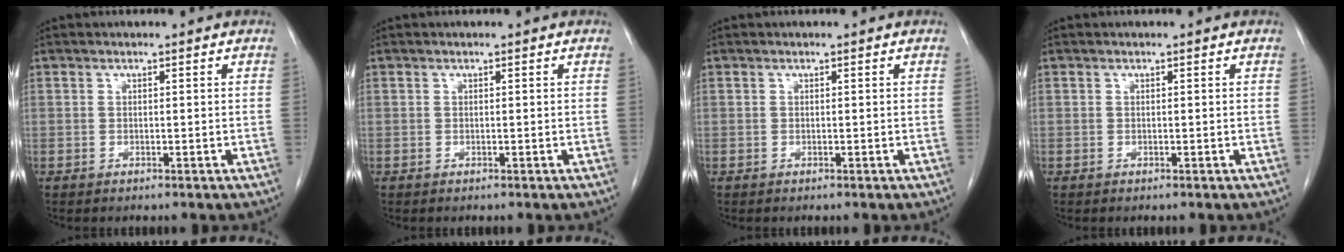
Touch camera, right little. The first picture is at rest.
{"total": 0.0}
{"total": 0.0}
{"total": 0.0}